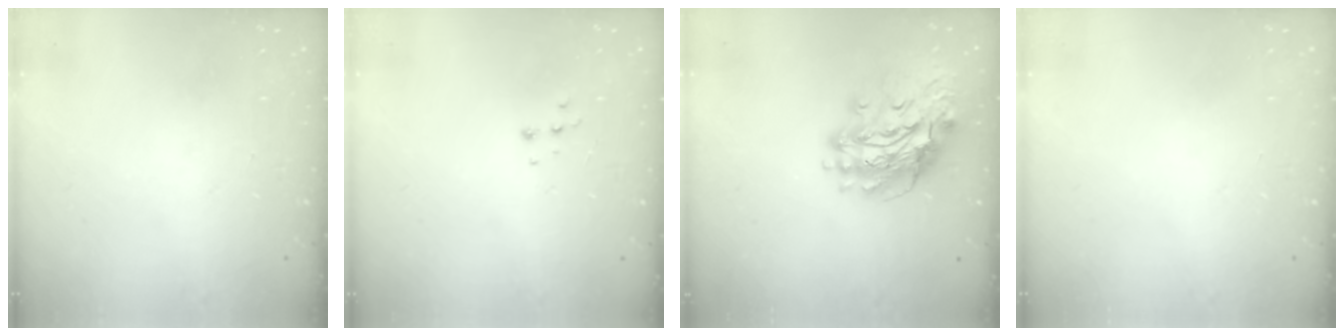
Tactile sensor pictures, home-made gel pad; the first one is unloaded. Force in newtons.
{"total": 4.9, "press": 4.9, "slide": 0.7}
{"total": 16.2, "press": 16.1, "slide": 2.1}
{"total": 0.0}